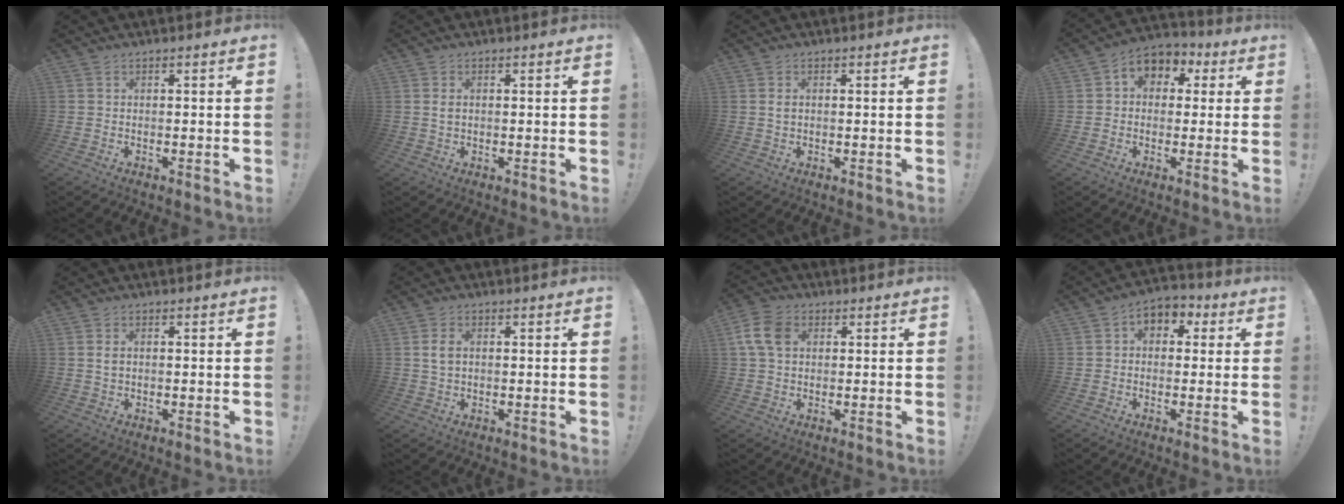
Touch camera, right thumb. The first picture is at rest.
{"total": 1.7, "force": [0.5, 0.8, 1.4], "torque": [-0.022, 0.000, 0.007]}
{"total": 1.4, "force": [0.4, 0.7, 1.1], "torque": [-0.017, 0.001, 0.005]}
{"total": 6.8, "force": [1.1, 6.0, 3.0], "torque": [-0.042, 0.002, 0.027]}
{"total": 1.7, "force": [0.5, 0.9, 1.4], "torque": [-0.021, 0.001, 0.007]}
{"total": 3.7, "force": [0.7, 2.2, 2.9], "torque": [-0.056, 0.001, 0.010]}
{"total": 9.2, "force": [2.3, 6.5, 6.1], "torque": [-0.130, 0.009, 0.047]}
{"total": 5.7, "force": [0.4, 4.8, 3.0], "torque": [-0.035, 0.009, 0.010]}